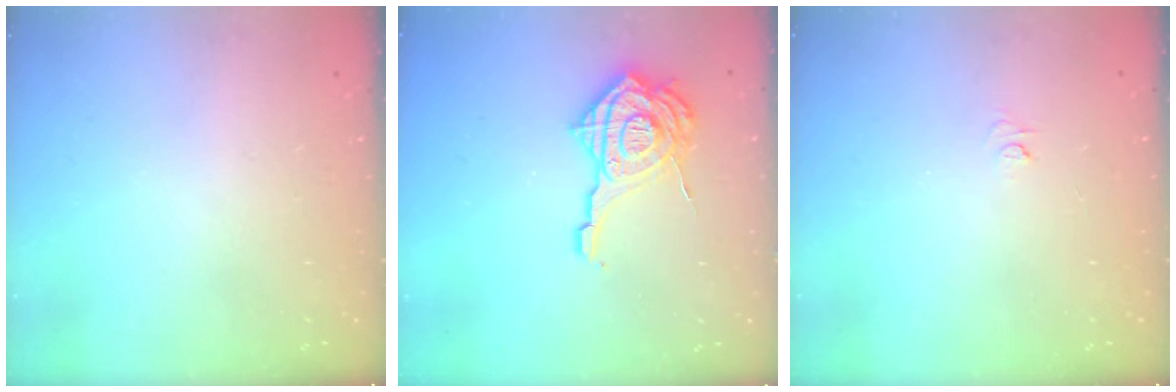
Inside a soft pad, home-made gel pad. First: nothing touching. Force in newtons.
{"total": 18.9, "press": 18.8, "slide": 2.0}
{"total": 4.4, "press": 4.4, "slide": 0.5}